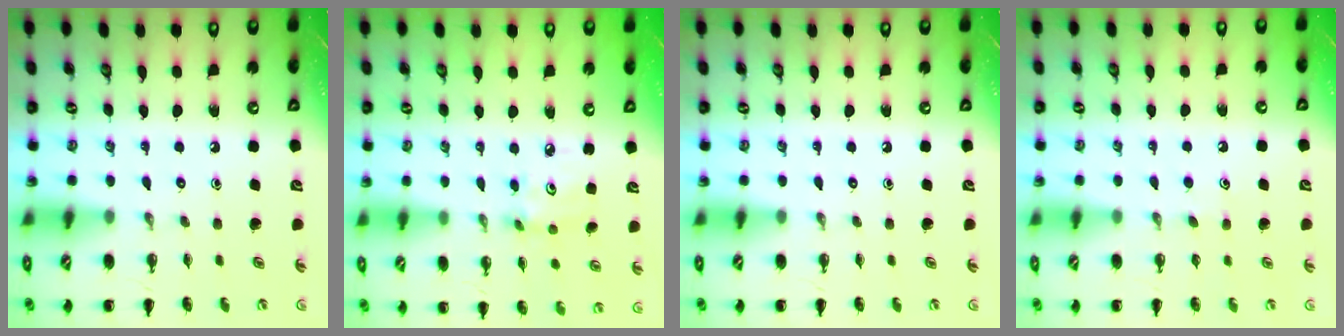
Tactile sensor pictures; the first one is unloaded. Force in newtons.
{"total": 4.1, "press": 4.1, "slide": 0.6}
{"total": 0.0}
{"total": 3.6, "press": 3.4, "slide": 1.2}